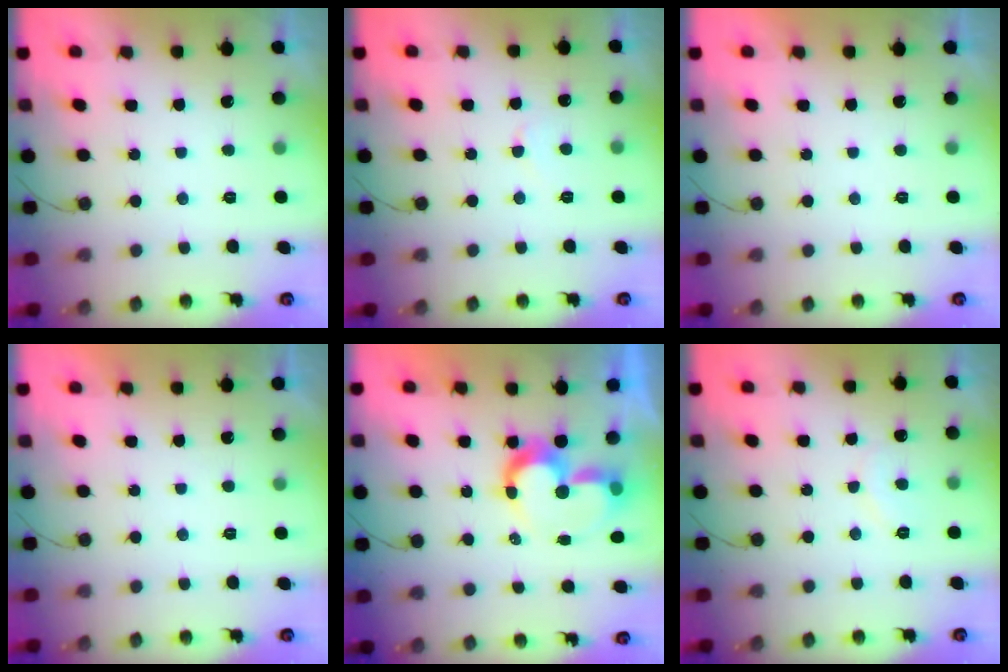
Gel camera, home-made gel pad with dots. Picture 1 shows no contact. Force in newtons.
{"total": 3.5, "press": 3.5, "slide": 0.4}
{"total": 1.8, "press": 1.8, "slide": 0.0}
{"total": 2.0, "press": 2.0, "slide": 0.1}
{"total": 10.7, "press": 10.6, "slide": 0.8}
{"total": 6.2, "press": 6.2, "slide": 0.5}